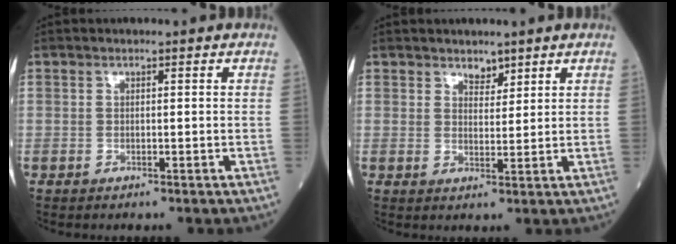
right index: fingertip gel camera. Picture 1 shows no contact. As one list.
[{"total": 2.2, "force": [1.9, 1.1, 0.6], "torque": [-0.004, -0.006, 0.029]}]